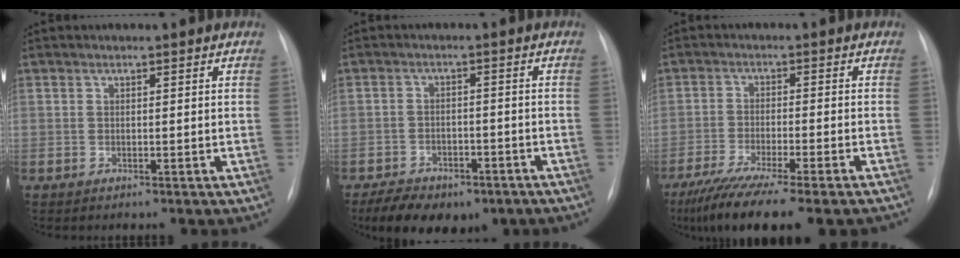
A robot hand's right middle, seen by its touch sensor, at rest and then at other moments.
{"total": 11.4, "force": [-8.1, 5.6, 5.8], "torque": [-0.097, 0.003, -0.115]}
{"total": 15.9, "force": [-12.8, 1.0, 9.4], "torque": [-0.135, -0.039, -0.198]}